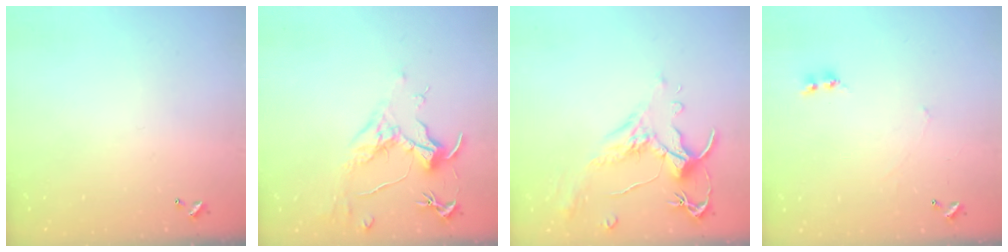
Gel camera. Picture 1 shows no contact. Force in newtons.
{"total": 1.6, "press": 1.4, "slide": 0.7}
{"total": 1.5, "press": 1.0, "slide": 1.1}
{"total": 1.6, "press": 1.5, "slide": 0.5}